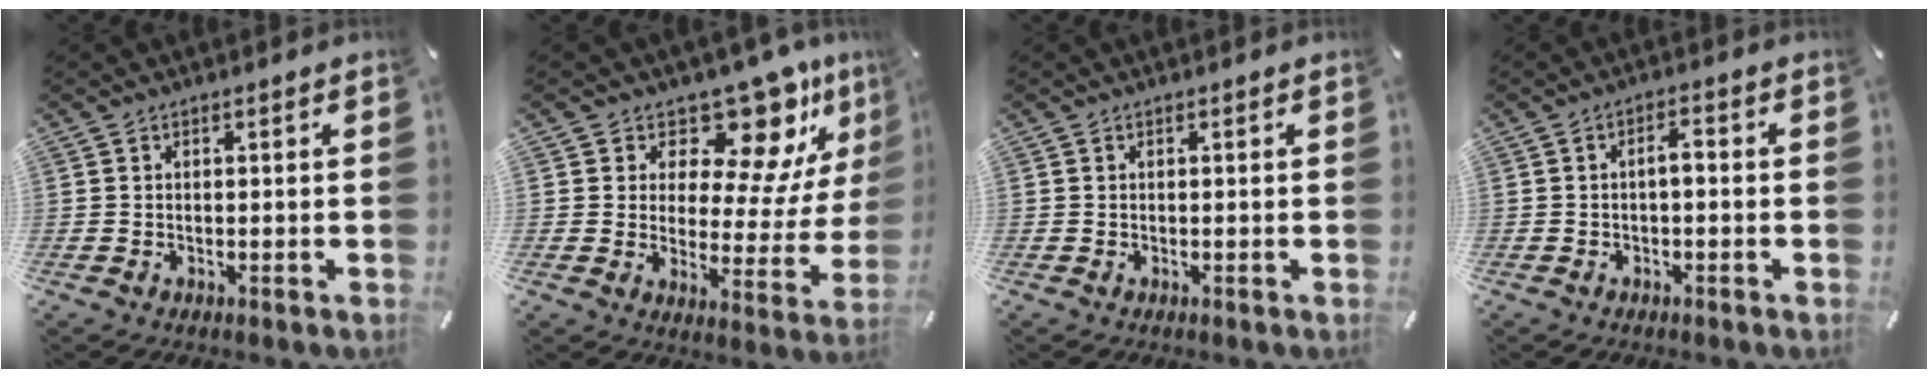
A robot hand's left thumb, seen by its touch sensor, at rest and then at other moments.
{"total": 14.1, "force": [11.1, 6.3, 6.0], "torque": [-0.081, -0.114, 0.187]}
{"total": 0.0}
{"total": 2.7, "force": [-0.8, 1.1, 2.4], "torque": [-0.044, 0.011, -0.017]}